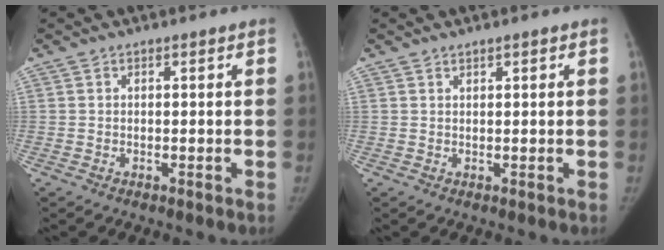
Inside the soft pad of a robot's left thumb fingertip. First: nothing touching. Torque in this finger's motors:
{"motor_torque": [-0.25, -0.08, -0.28, 0.04, -0.07]}